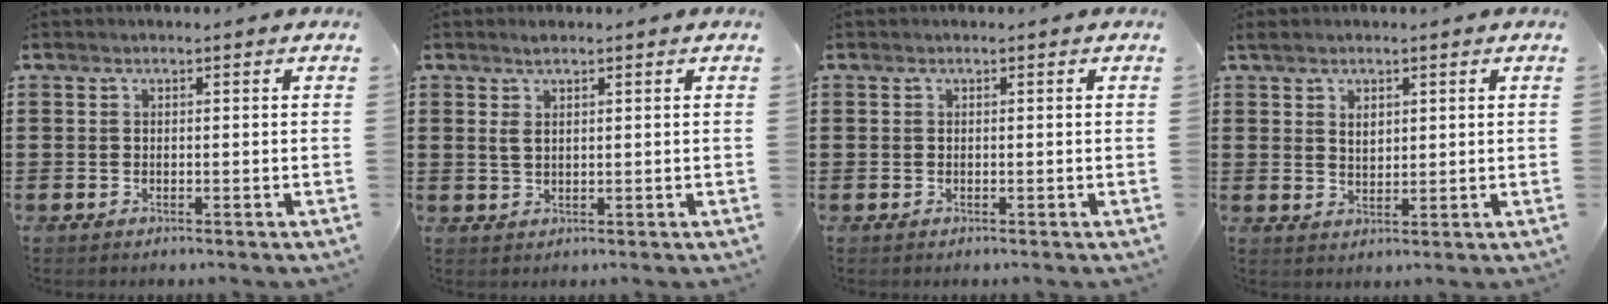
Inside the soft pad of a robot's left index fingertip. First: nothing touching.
{"total": 2.3, "force": [1.2, 0.9, 1.7], "torque": [-0.038, 0.005, 0.021]}
{"total": 0.0}
{"total": 2.5, "force": [1.5, 1.5, 1.4], "torque": [-0.024, 0.004, 0.025]}